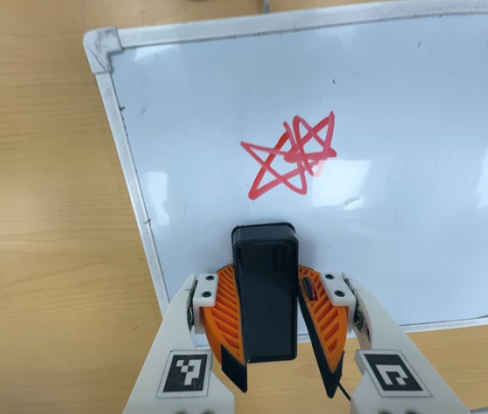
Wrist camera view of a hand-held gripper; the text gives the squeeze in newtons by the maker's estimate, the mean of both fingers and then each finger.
{"total": 13.7, "left": 14.0, "right": 13.4}